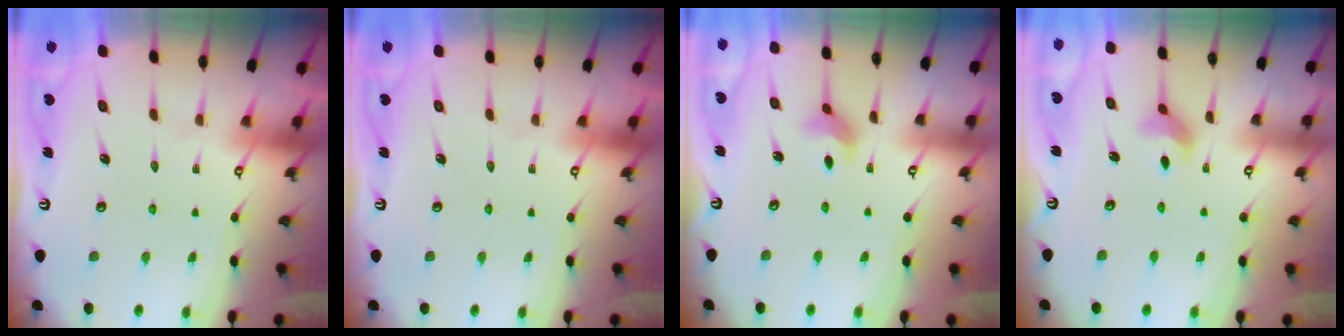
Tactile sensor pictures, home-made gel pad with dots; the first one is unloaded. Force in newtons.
{"total": 0.0}
{"total": 3.9, "press": 3.8, "slide": 0.6}
{"total": 5.7, "press": 5.6, "slide": 1.0}